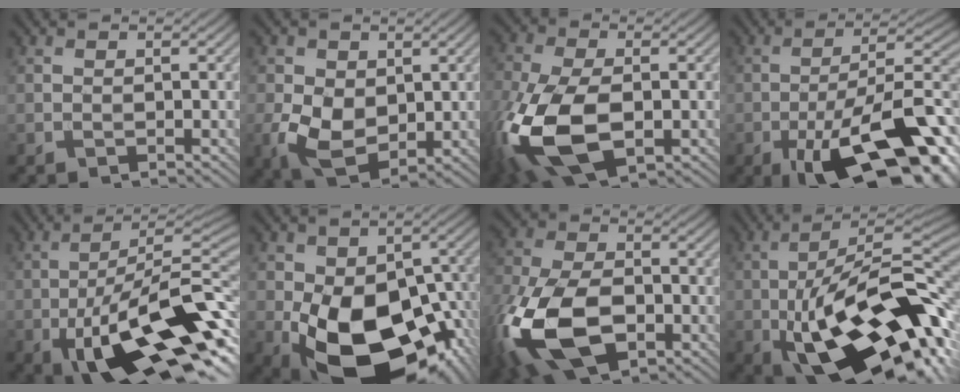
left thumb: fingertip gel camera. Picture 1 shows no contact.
{"total": 7.6, "force": [0.1, 5.4, 5.3], "torque": [-0.124, -0.011, 0.003]}
{"total": 16.2, "force": [-4.4, 9.2, 12.6], "torque": [-0.312, -0.044, -0.070]}
{"total": 18.8, "force": [-8.8, 7.0, 15.1], "torque": [-0.226, -0.003, -0.146]}
{"total": 19.4, "force": [-6.4, 7.8, 16.5], "torque": [-0.266, -0.003, -0.110]}
{"total": 18.5, "force": [-5.6, 11.6, 13.3], "torque": [-0.197, -0.036, -0.073]}
{"total": 16.7, "force": [-6.2, 9.6, 12.1], "torque": [-0.307, -0.045, -0.119]}
{"total": 20.3, "force": [-4.7, 8.8, 17.7], "torque": [-0.297, 0.004, -0.078]}